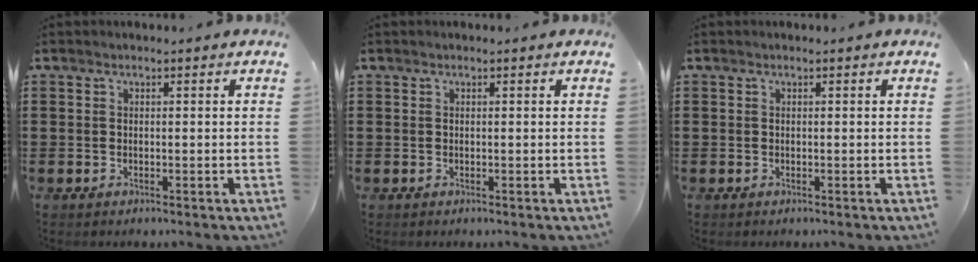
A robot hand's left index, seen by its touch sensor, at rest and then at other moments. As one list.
[{"total": 0.0}, {"total": 0.0}]